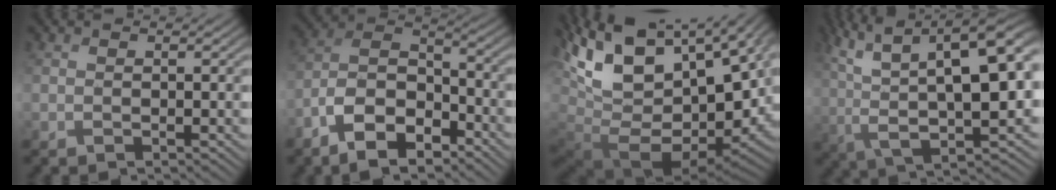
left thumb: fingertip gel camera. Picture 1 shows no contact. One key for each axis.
{"total": 11.0, "fx": -7.7, "fy": 5.0, "fz": 6.0, "tx": -0.103, "ty": -0.005, "tz": -0.159}
{"total": 18.6, "fx": -2.0, "fy": 10.5, "fz": 15.2, "tx": -0.298, "ty": -0.047, "tz": 0.008}
{"total": 16.8, "fx": 2.6, "fy": 7.4, "fz": 14.8, "tx": -0.259, "ty": 0.006, "tz": 0.053}